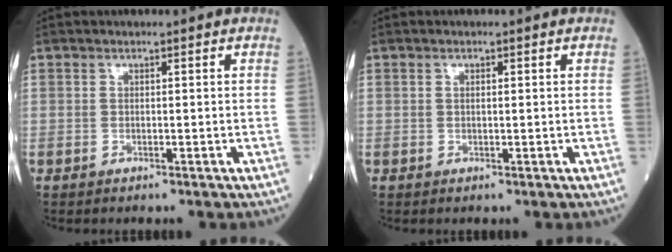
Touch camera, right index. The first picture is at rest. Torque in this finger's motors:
{"motor_torque": [0.01, -0.01, -0.03, -0.01]}